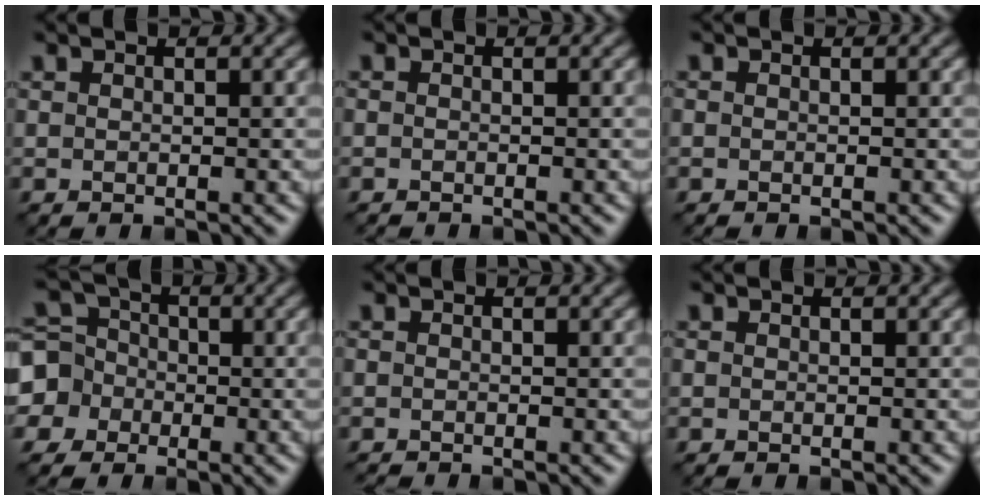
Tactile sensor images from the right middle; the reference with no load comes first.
{"total": 0.7, "force": [-0.6, 0.1, 0.0], "torque": [0.003, -0.006, -0.013]}
{"total": 0.0}
{"total": 7.7, "force": [-1.6, 7.2, 2.1], "torque": [-0.053, 0.014, -0.067]}
{"total": 0.7, "force": [-0.7, 0.1, 0.0], "torque": [0.000, -0.007, -0.016]}
{"total": 0.0}